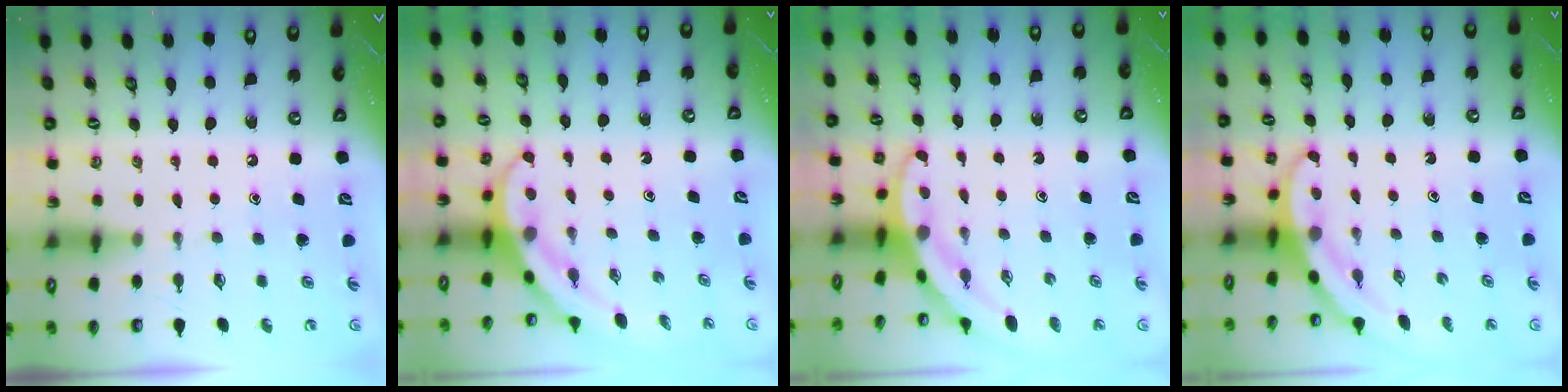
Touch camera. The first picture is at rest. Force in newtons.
{"total": 4.0, "press": 4.0, "slide": 0.4}
{"total": 3.8, "press": 3.8, "slide": 0.2}
{"total": 3.3, "press": 3.3, "slide": 0.1}